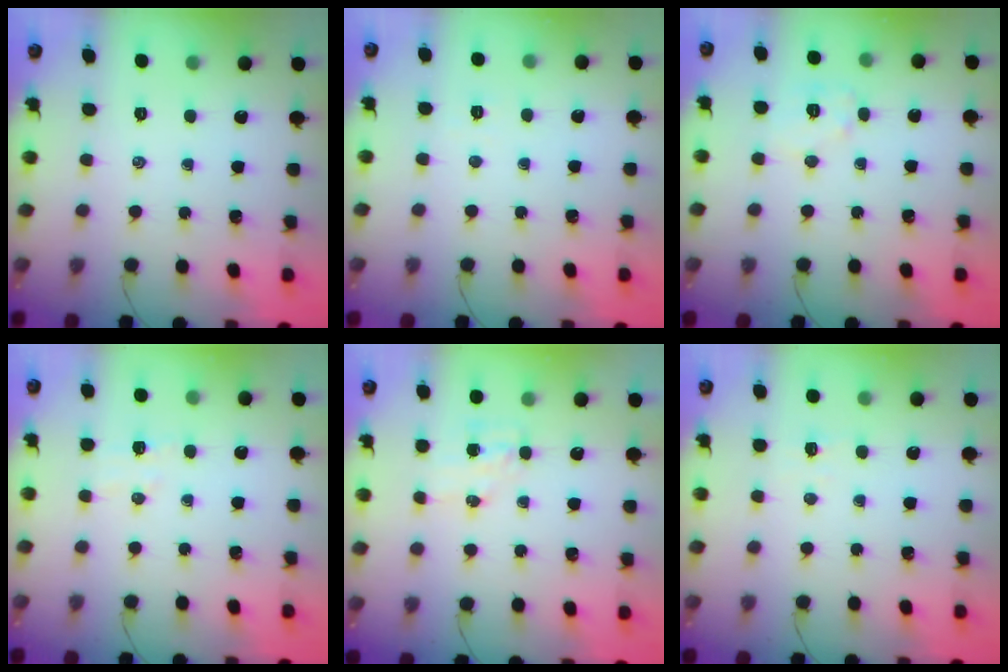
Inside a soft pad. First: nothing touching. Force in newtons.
{"total": 2.4, "press": 2.3, "slide": 0.7}
{"total": 6.3, "press": 6.3, "slide": 0.3}
{"total": 4.8, "press": 4.6, "slide": 1.1}
{"total": 5.1, "press": 5.0, "slide": 0.8}
{"total": 1.6, "press": 1.6, "slide": 0.5}